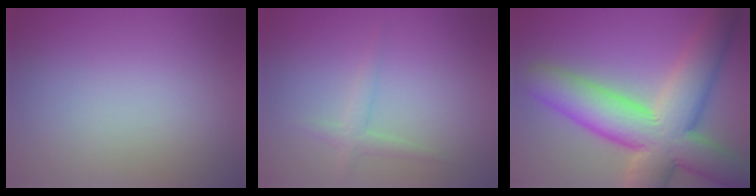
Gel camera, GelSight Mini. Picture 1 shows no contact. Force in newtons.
{"total": 1.6, "press": 1.6, "slide": 0.0}
{"total": 12.7, "press": 12.7, "slide": 1.2}